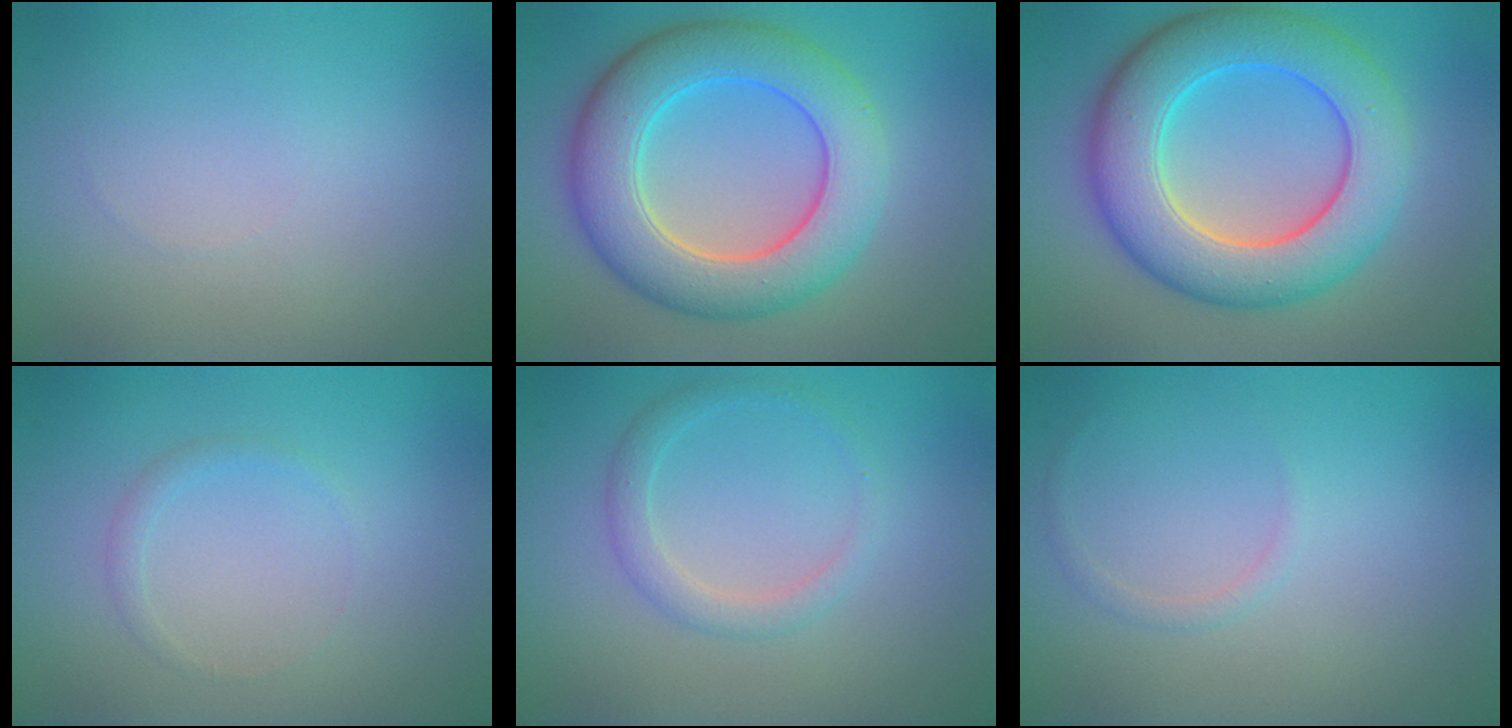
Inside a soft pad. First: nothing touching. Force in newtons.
{"total": 8.7, "press": 8.7, "slide": 0.3}
{"total": 9.8, "press": 9.8, "slide": 0.2}
{"total": 0.9, "press": 0.9, "slide": 0.1}
{"total": 2.0, "press": 2.0, "slide": 0.0}
{"total": 0.7, "press": 0.7, "slide": 0.1}